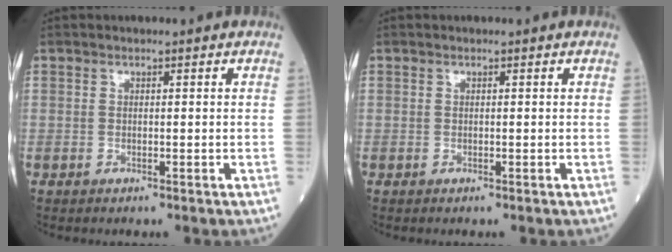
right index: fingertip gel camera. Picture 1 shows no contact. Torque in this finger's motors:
{"motor_torque": [-0.13, 0.00, 0.05, 0.02]}